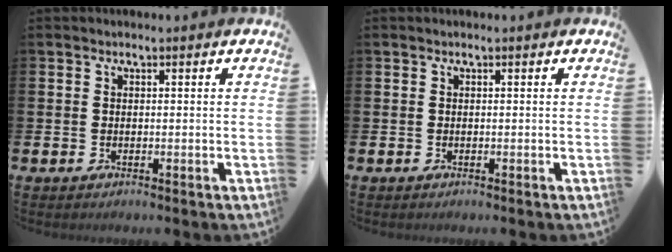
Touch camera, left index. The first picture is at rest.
{"total": 0.0}